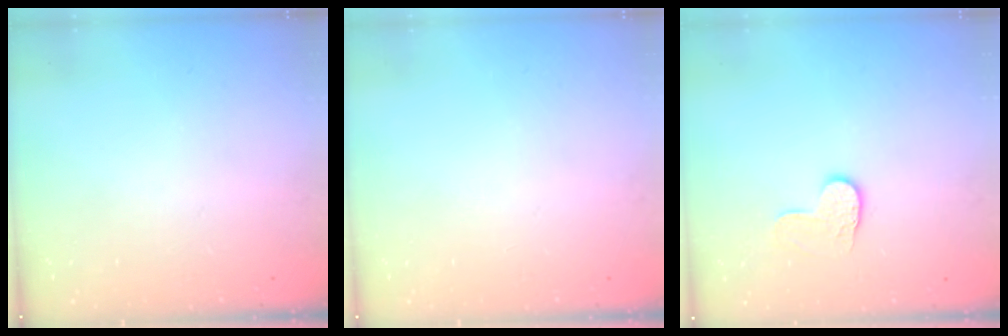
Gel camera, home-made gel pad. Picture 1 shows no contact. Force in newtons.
{"total": 0.0}
{"total": 6.4, "press": 6.4, "slide": 0.6}